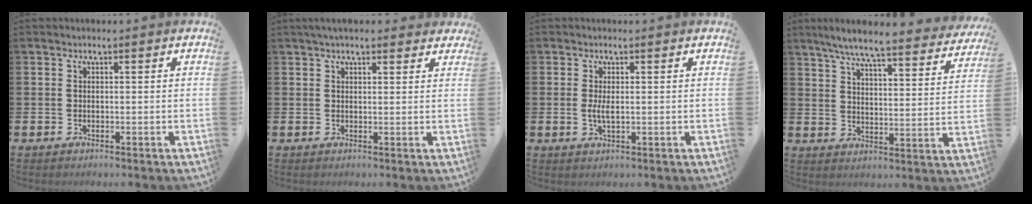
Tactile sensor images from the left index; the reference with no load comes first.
{"total": 3.0, "force": [2.7, 0.8, 1.1], "torque": [-0.024, -0.002, 0.048]}
{"total": 2.0, "force": [0.1, 0.7, 1.8], "torque": [-0.030, 0.000, -0.001]}
{"total": 7.3, "force": [6.7, 0.3, 3.1], "torque": [-0.079, -0.046, 0.111]}